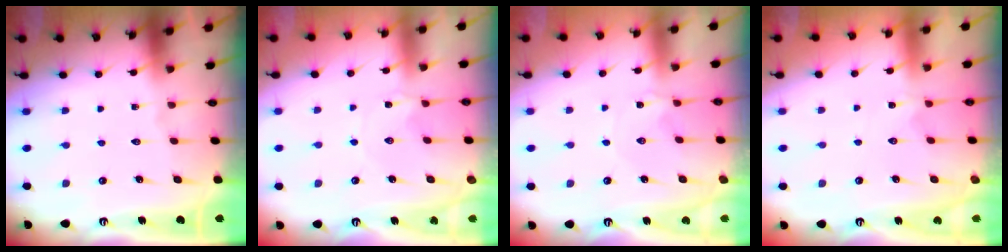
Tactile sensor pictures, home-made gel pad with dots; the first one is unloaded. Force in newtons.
{"total": 1.0, "press": 1.0, "slide": 0.2}
{"total": 1.4, "press": 1.4, "slide": 0.3}
{"total": 1.2, "press": 1.2, "slide": 0.4}